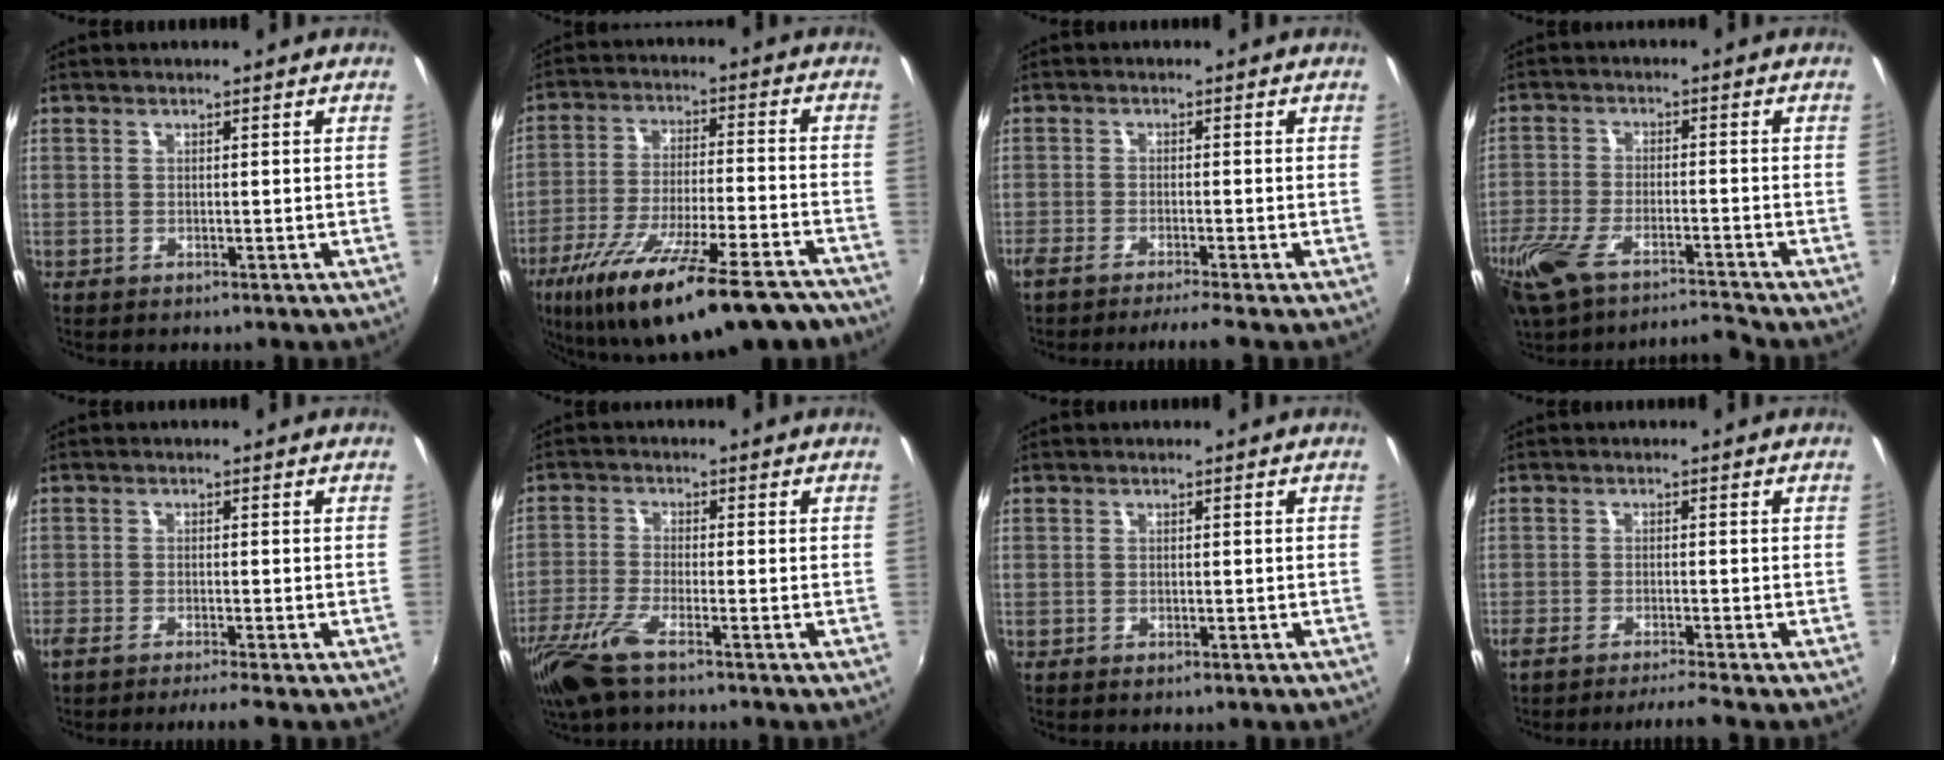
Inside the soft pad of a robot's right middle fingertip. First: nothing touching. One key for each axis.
{"total": 26.0, "fx": -19.1, "fy": 6.2, "fz": 16.5, "tx": -0.285, "ty": -0.053, "tz": -0.286}
{"total": 4.7, "fx": -4.0, "fy": -0.7, "fz": 2.3, "tx": -0.059, "ty": -0.016, "tz": -0.074}
{"total": 12.1, "fx": -10.1, "fy": 2.2, "fz": 6.4, "tx": -0.160, "ty": -0.033, "tz": -0.195}
{"total": 4.0, "fx": -3.4, "fy": -0.5, "fz": 2.0, "tx": -0.051, "ty": -0.016, "tz": -0.064}
{"total": 8.6, "fx": -6.1, "fy": 1.2, "fz": 6.0, "tx": -0.144, "ty": -0.029, "tz": -0.121}
{"total": 1.6, "fx": -1.0, "fy": 0.6, "fz": 1.0, "tx": -0.017, "ty": -0.003, "tz": -0.014}
{"total": 4.3, "fx": -3.8, "fy": -0.8, "fz": 1.8, "tx": -0.045, "ty": -0.008, "tz": -0.067}